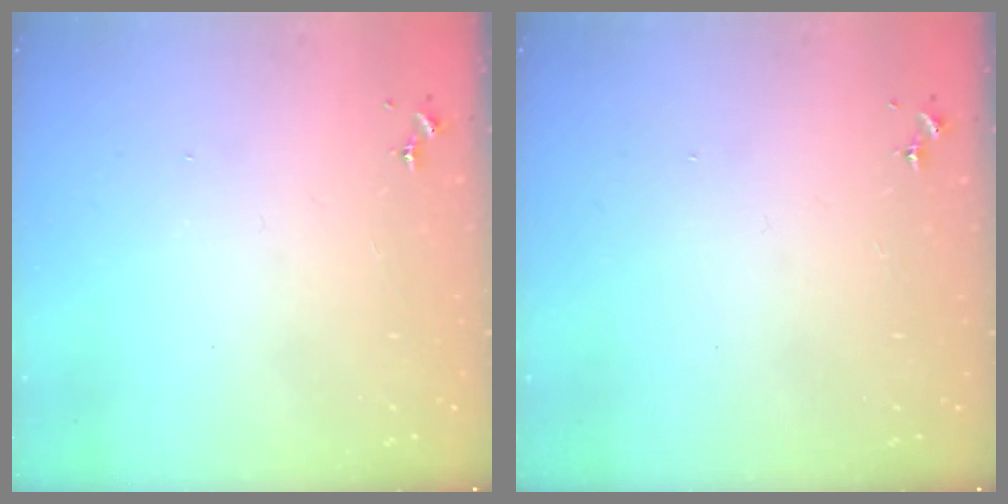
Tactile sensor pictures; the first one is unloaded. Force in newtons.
{"total": 0.0}